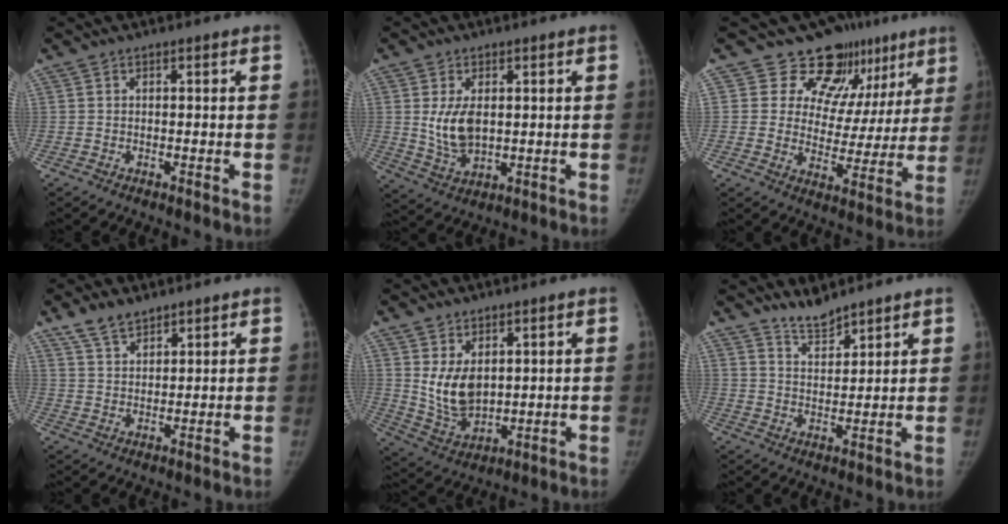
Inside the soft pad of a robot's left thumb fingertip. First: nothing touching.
{"total": 7.5, "force": [1.0, 4.4, 5.9], "torque": [-0.103, -0.013, 0.031]}
{"total": 14.4, "force": [9.8, 9.4, 4.7], "torque": [-0.007, -0.044, 0.123]}
{"total": 5.5, "force": [4.3, 2.5, 2.3], "torque": [-0.031, -0.020, 0.087]}
{"total": 9.1, "force": [2.3, 5.9, 6.6], "torque": [-0.102, -0.023, 0.066]}
{"total": 5.0, "force": [4.6, 1.2, 1.3], "torque": [-0.011, -0.039, 0.090]}